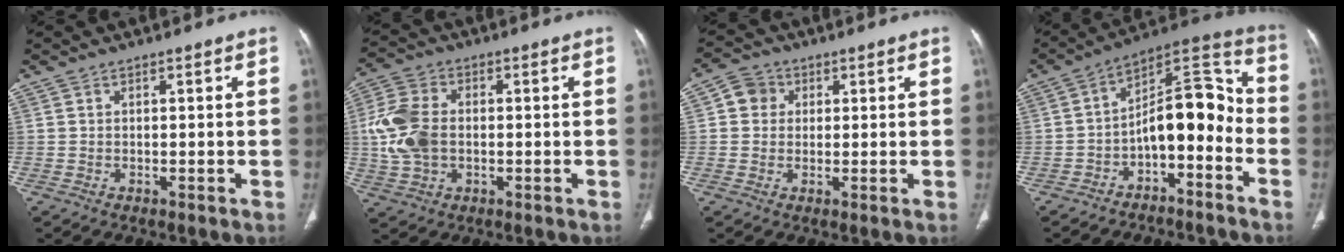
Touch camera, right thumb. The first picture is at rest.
{"total": 10.7, "force": [-0.2, 7.1, 8.0], "torque": [-0.176, 0.011, -0.004]}
{"total": 4.8, "force": [1.1, 4.4, 1.6], "torque": [-0.004, 0.006, 0.013]}
{"total": 13.9, "force": [-5.1, 7.0, 10.9], "torque": [-0.142, 0.096, -0.085]}